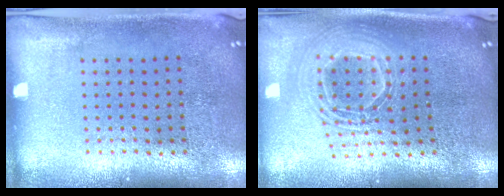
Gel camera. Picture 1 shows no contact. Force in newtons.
{"total": 2.1, "press": 1.7, "slide": 1.3}